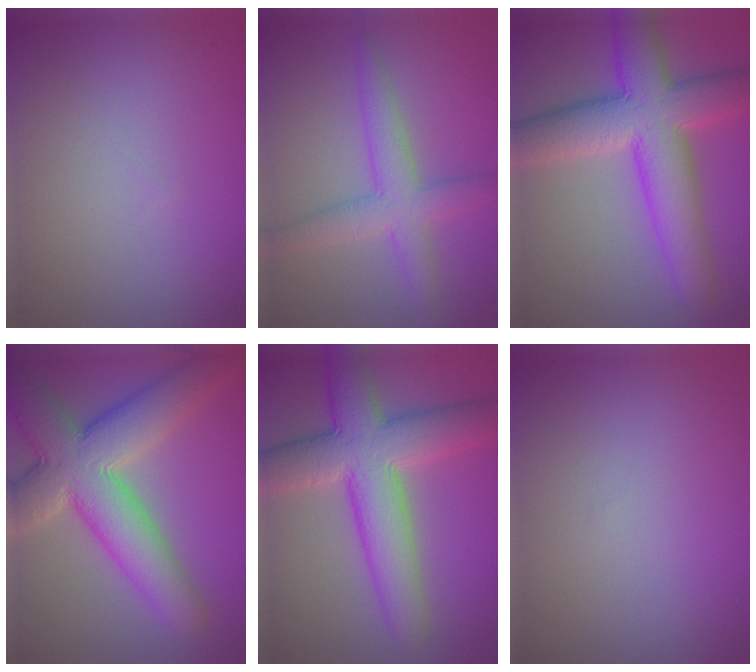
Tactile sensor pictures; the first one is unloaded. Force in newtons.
{"total": 4.5, "press": 4.5, "slide": 0.1}
{"total": 10.0, "press": 10.0, "slide": 0.5}
{"total": 11.1, "press": 11.0, "slide": 0.6}
{"total": 9.6, "press": 9.6, "slide": 0.6}
{"total": 0.0}